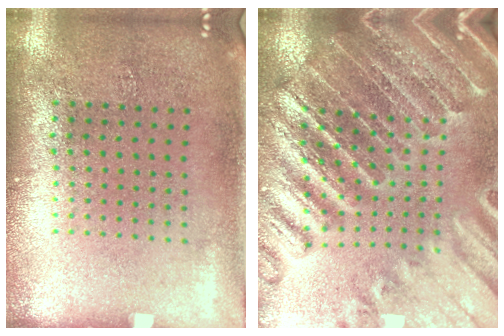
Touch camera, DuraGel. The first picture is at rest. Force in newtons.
{"total": 3.1, "press": 3.1, "slide": 0.4}